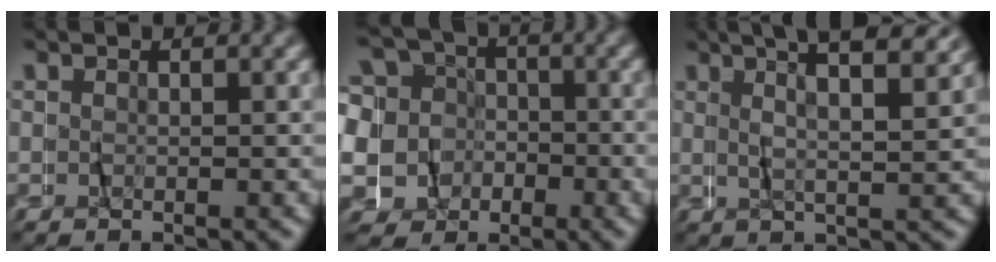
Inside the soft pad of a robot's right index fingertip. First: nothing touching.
{"total": 14.9, "force": [-2.4, 14.1, 4.4], "torque": [-0.139, -0.052, -0.049]}
{"total": 6.7, "force": [4.7, 1.2, 4.7], "torque": [-0.079, 0.031, 0.059]}